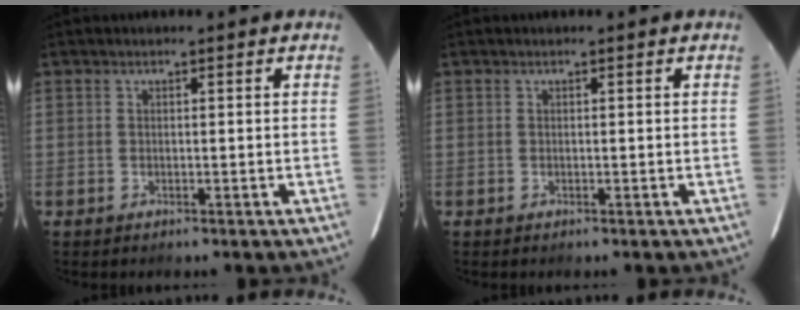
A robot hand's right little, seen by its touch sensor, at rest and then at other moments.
{"total": 0.0}